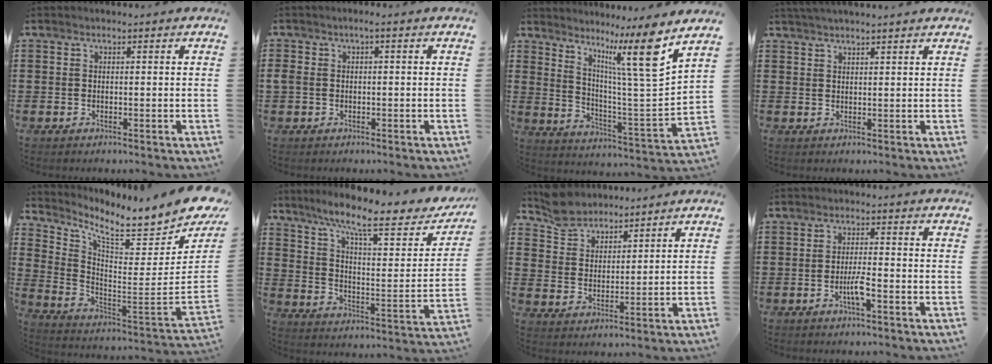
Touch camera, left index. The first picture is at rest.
{"total": 1.7, "force": [-0.7, 0.8, 1.4], "torque": [-0.041, -0.005, -0.019]}
{"total": 13.1, "force": [8.8, -0.2, 9.8], "torque": [-0.172, -0.065, 0.127]}
{"total": 1.9, "force": [1.9, 0.0, 0.4], "torque": [-0.011, 0.002, 0.037]}
{"total": 8.5, "force": [7.0, 0.6, 4.8], "torque": [-0.105, -0.077, 0.109]}
{"total": 11.9, "force": [9.2, 1.7, 7.4], "torque": [-0.150, -0.052, 0.149]}
{"total": 5.4, "force": [5.0, 2.1, 0.2], "torque": [-0.026, -0.008, 0.096]}
{"total": 3.4, "force": [-1.4, 0.4, 3.0], "torque": [-0.060, -0.001, -0.028]}